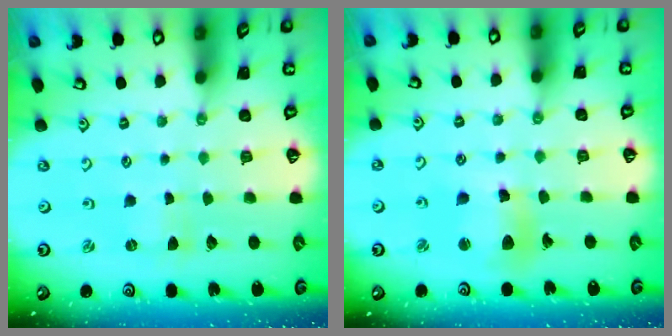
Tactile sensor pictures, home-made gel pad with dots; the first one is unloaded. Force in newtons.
{"total": 10.2, "press": 10.1, "slide": 1.6}